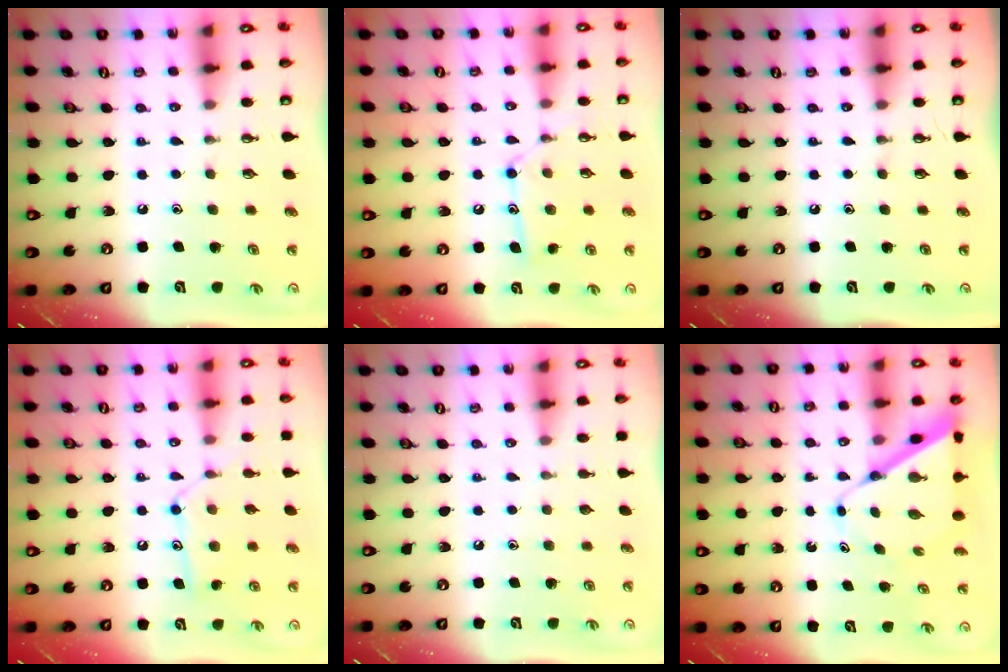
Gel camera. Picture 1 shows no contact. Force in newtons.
{"total": 12.4, "press": 12.4, "slide": 0.9}
{"total": 0.0}
{"total": 12.9, "press": 12.9, "slide": 0.8}
{"total": 0.0}
{"total": 8.7, "press": 8.7, "slide": 0.7}